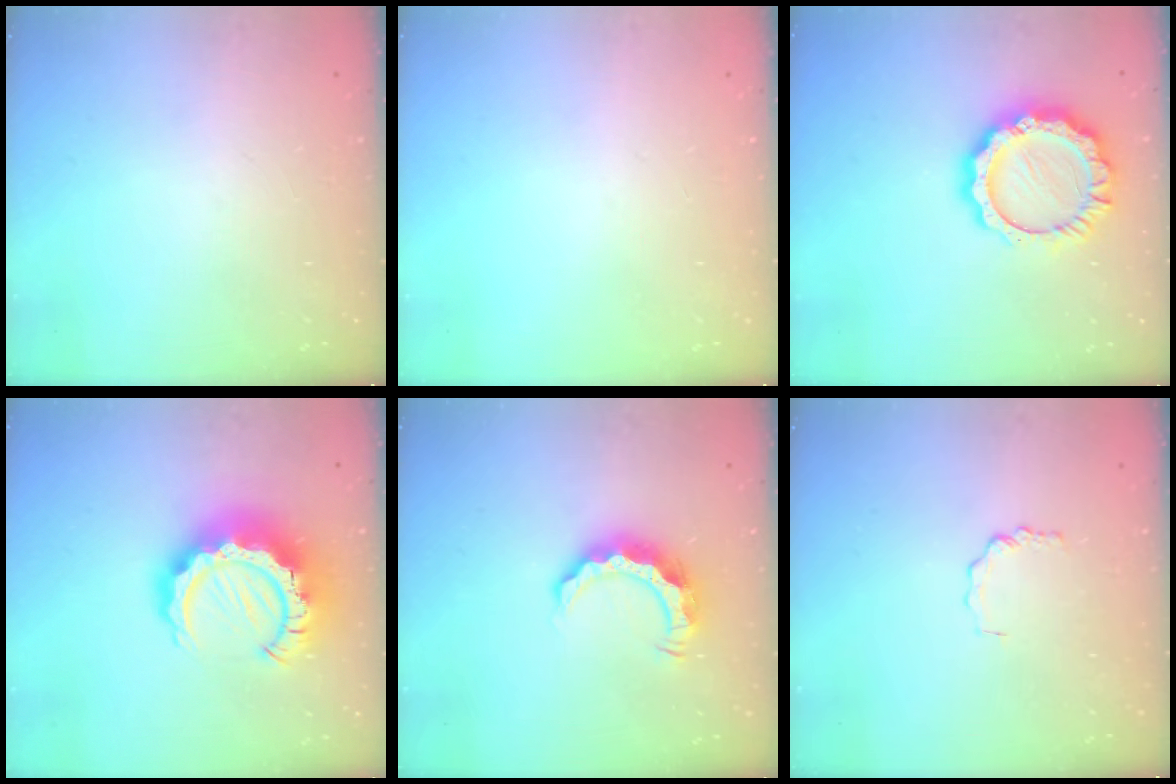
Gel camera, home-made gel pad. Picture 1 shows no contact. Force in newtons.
{"total": 0.0}
{"total": 12.5, "press": 12.5, "slide": 1.1}
{"total": 16.9, "press": 16.8, "slide": 1.7}
{"total": 8.5, "press": 8.5, "slide": 0.4}
{"total": 1.8, "press": 1.8, "slide": 0.3}